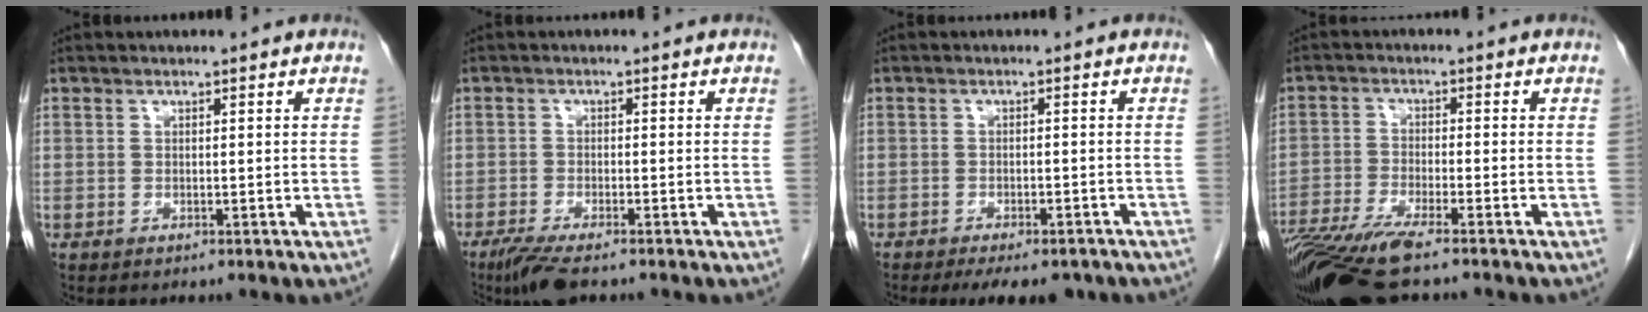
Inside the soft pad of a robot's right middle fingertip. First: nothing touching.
{"total": 5.4, "force": [-4.0, 1.0, 3.5], "torque": [-0.067, -0.014, -0.068]}
{"total": 8.4, "force": [-6.7, 3.0, 4.0], "torque": [-0.051, -0.007, -0.086]}
{"total": 12.1, "force": [-9.2, 1.4, 7.8], "torque": [-0.146, -0.025, -0.162]}